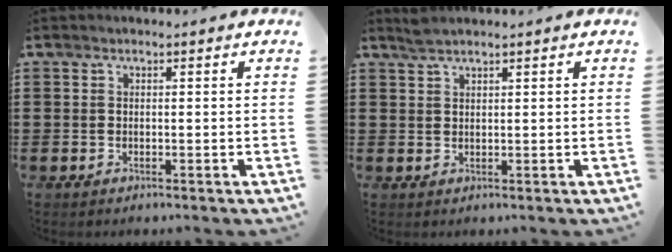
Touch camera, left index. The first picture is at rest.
{"total": 1.5, "force": [1.4, 0.3, 0.5], "torque": [-0.013, 0.000, 0.026]}